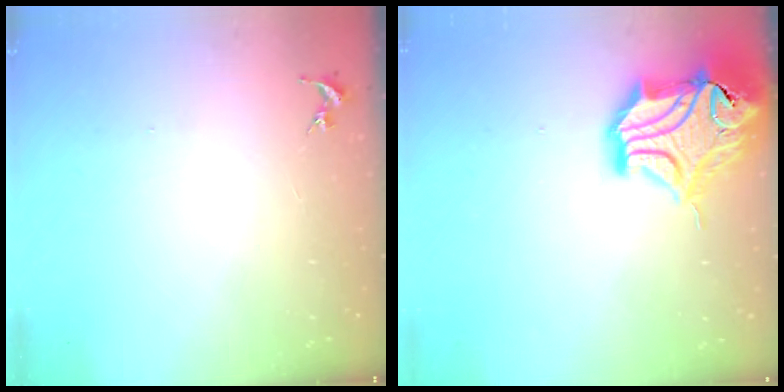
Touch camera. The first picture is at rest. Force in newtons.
{"total": 20.0, "press": 19.8, "slide": 2.7}